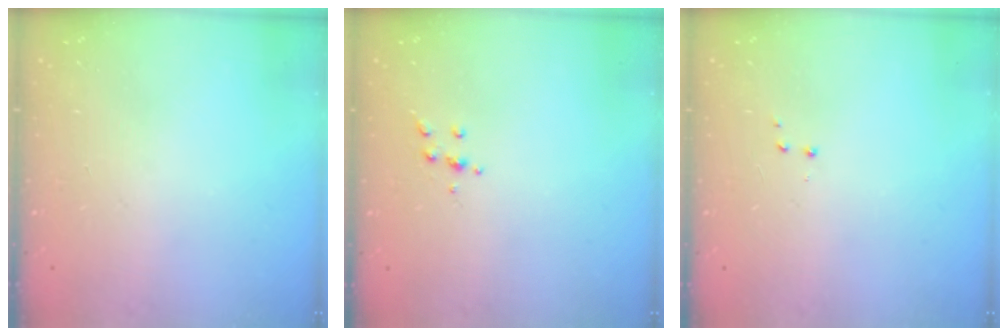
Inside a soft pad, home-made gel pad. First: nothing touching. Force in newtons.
{"total": 4.0, "press": 3.9, "slide": 0.9}
{"total": 2.8, "press": 2.7, "slide": 0.5}